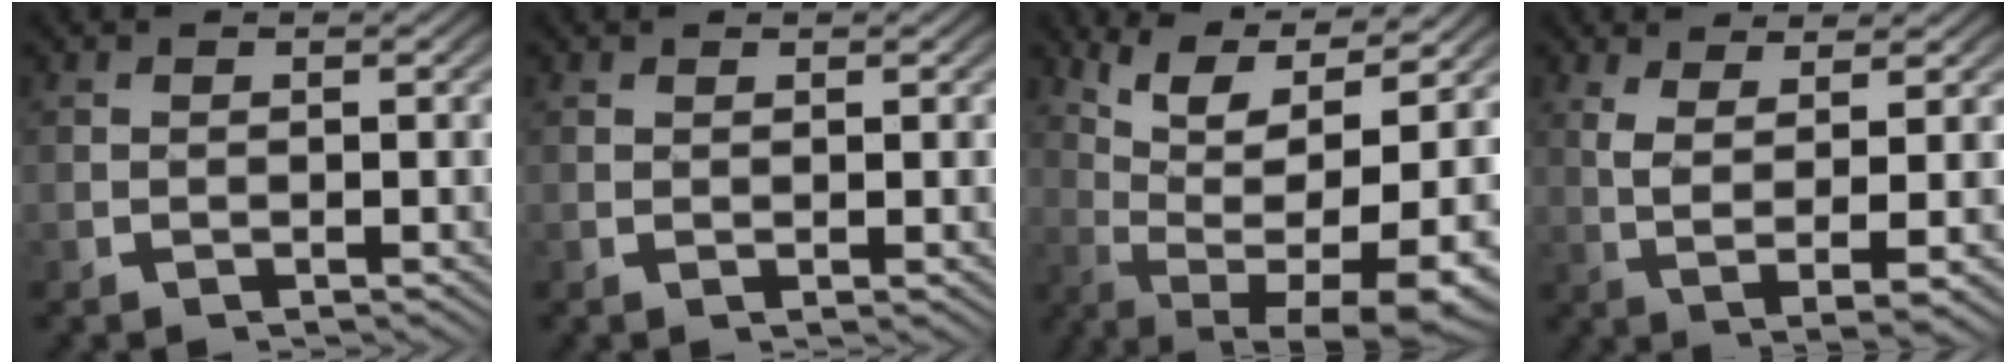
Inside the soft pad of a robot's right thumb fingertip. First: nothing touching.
{"total": 0.7, "force": [0.5, -0.1, 0.5], "torque": [-0.011, -0.003, 0.011]}
{"total": 13.2, "force": [0.4, 8.1, 10.4], "torque": [-0.195, -0.056, 0.029]}
{"total": 6.5, "force": [0.8, 2.2, 6.0], "torque": [-0.121, -0.022, 0.035]}